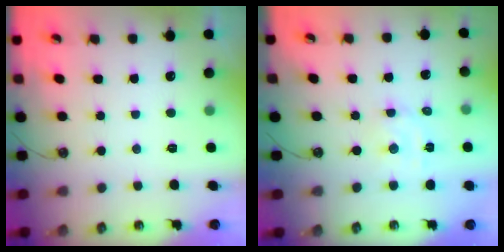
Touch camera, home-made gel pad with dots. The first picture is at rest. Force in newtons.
{"total": 3.0, "press": 3.0, "slide": 0.3}